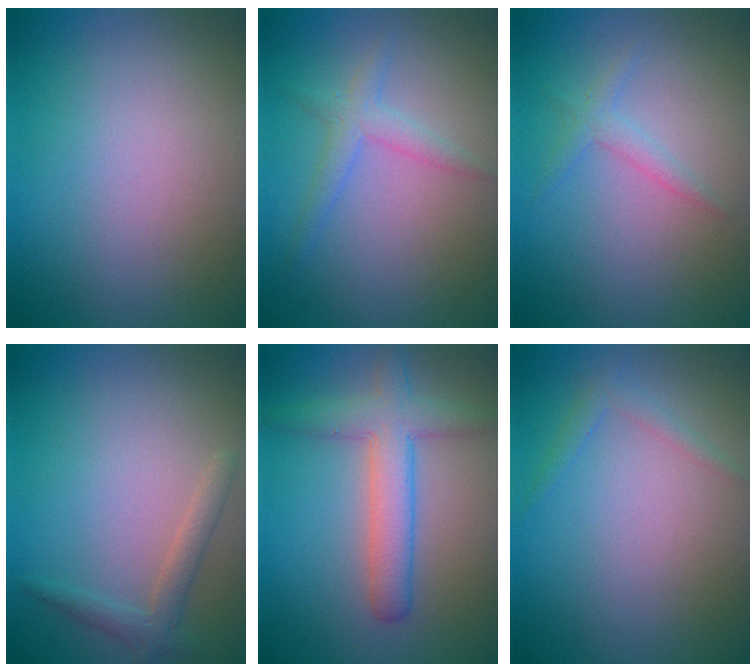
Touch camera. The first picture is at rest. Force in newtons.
{"total": 2.0, "press": 2.0, "slide": 0.0}
{"total": 1.4, "press": 1.4, "slide": 0.0}
{"total": 1.9, "press": 1.9, "slide": 0.1}
{"total": 4.5, "press": 4.5, "slide": 0.2}
{"total": 1.2, "press": 1.2, "slide": 0.1}